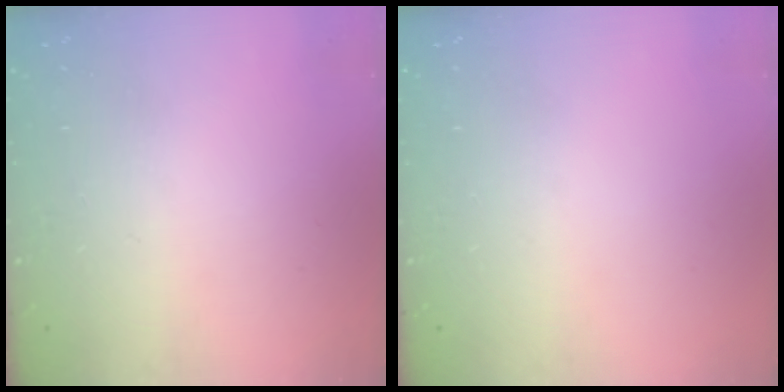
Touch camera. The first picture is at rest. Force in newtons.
{"total": 0.0}